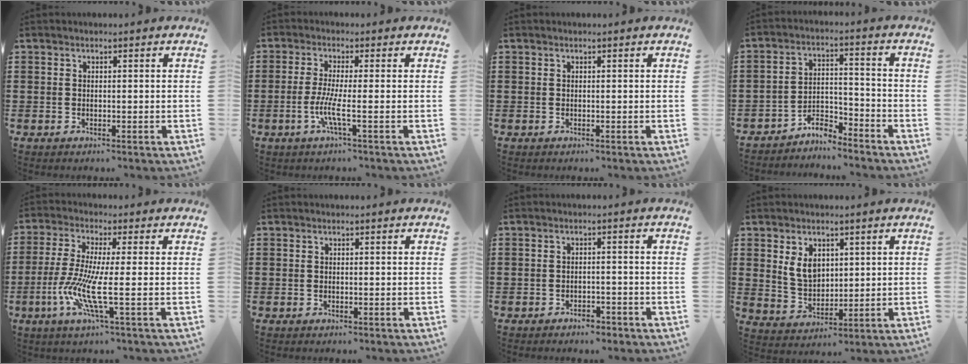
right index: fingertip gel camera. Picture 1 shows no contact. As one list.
[{"total": 5.0, "force": [-1.5, 0.1, 4.8], "torque": [-0.106, -0.014, -0.034]}, {"total": 0.0}, {"total": 5.0, "force": [-4.8, 0.9, 1.0], "torque": [-0.022, 0.008, -0.096]}, {"total": 8.8, "force": [-2.4, 0.7, 8.5], "torque": [-0.194, -0.025, -0.053]}, {"total": 0.0}, {"total": 1.9, "force": [-1.9, 0.3, 0.1], "torque": [-0.010, 0.000, -0.040]}, {"total": 5.5, "force": [2.0, 3.7, 3.4], "torque": [-0.079, 0.010, 0.038]}]